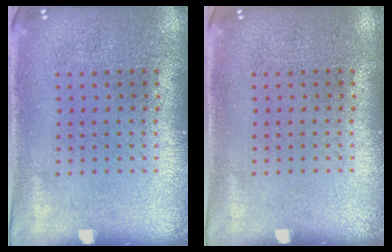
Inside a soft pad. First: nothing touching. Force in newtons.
{"total": 0.0}